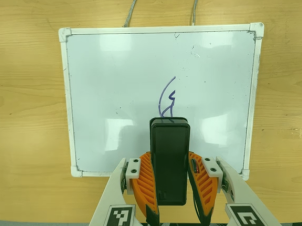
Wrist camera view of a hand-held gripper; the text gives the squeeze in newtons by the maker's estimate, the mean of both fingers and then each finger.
{"total": 7.0, "left": 5.4, "right": 8.6}